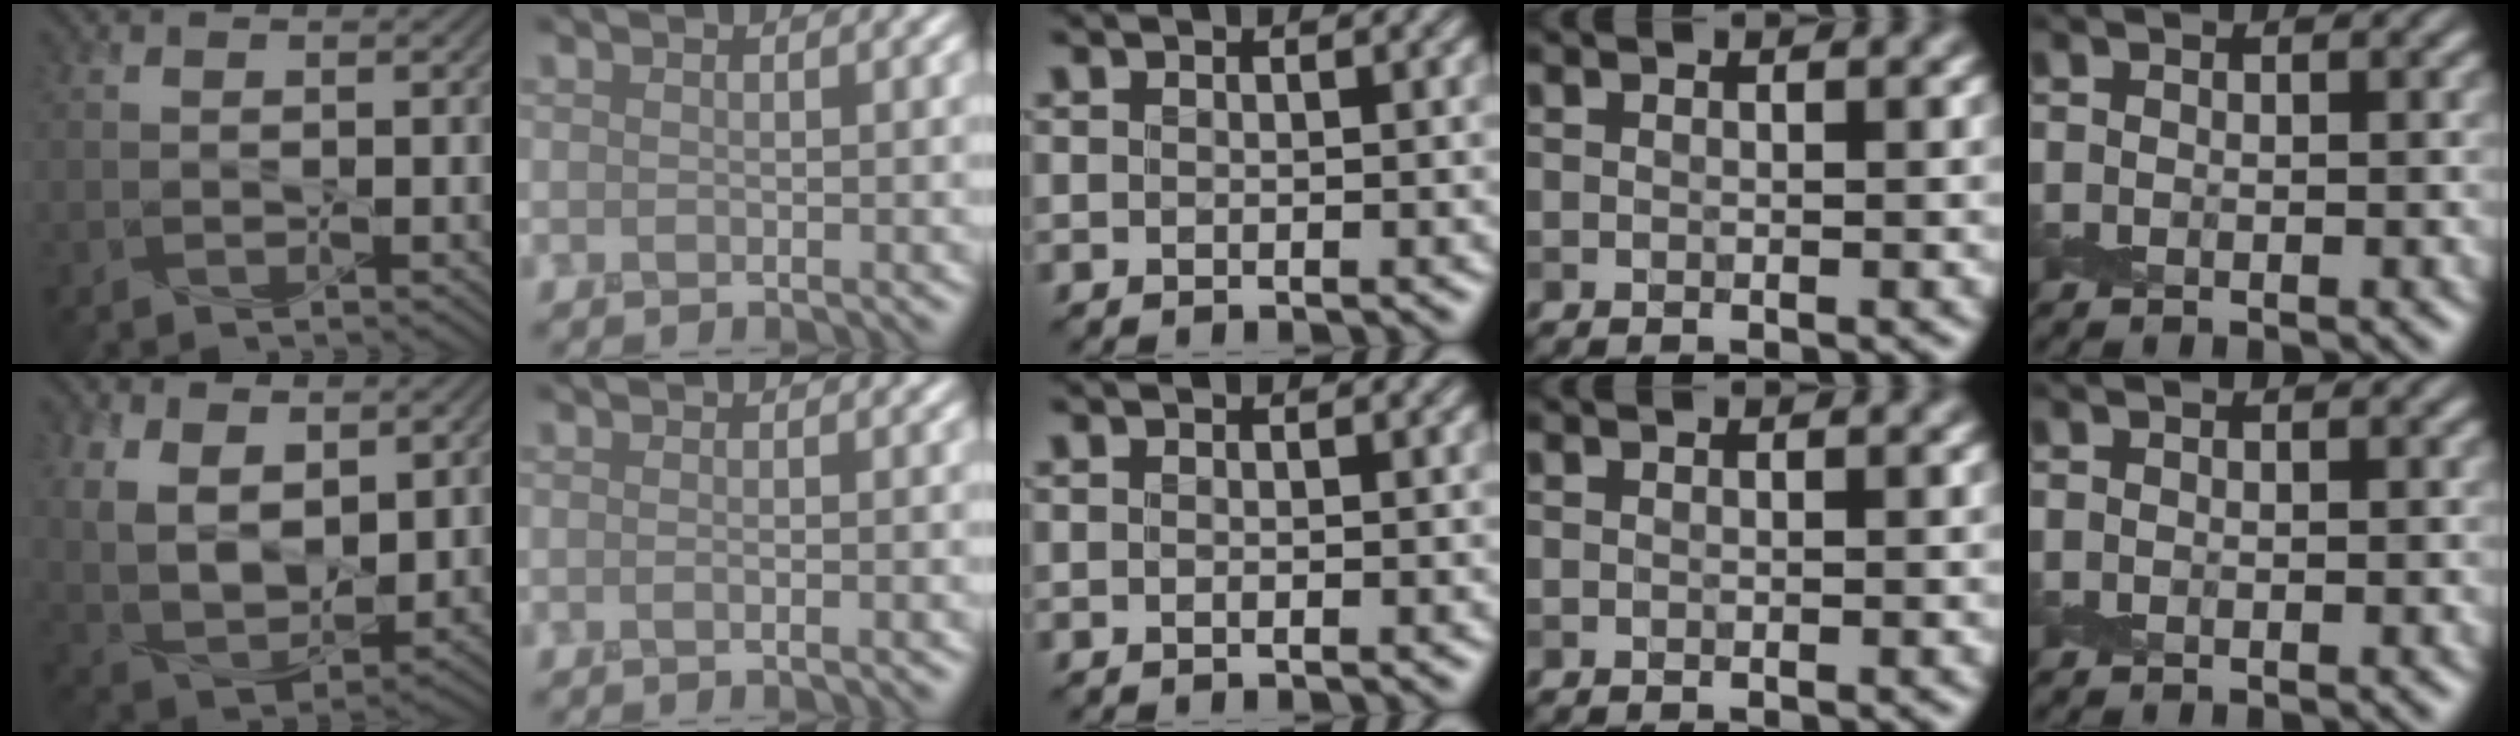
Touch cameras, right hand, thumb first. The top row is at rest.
{"thumb": {"total": 10.5, "force": [3.5, 6.5, 7.4], "torque": [-0.176, -0.013, 0.071]}, "index": {"total": 1.5, "force": [-0.1, 0.6, 1.3], "torque": [0.001, -0.005, -0.012]}}